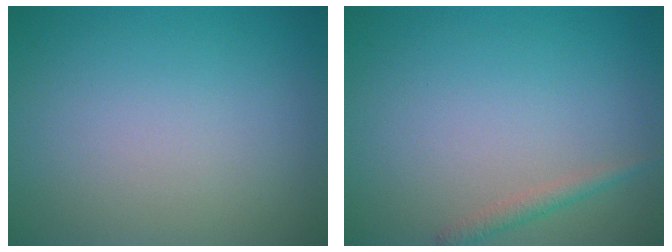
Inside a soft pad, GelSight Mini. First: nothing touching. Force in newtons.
{"total": 1.3, "press": 1.3, "slide": 0.1}